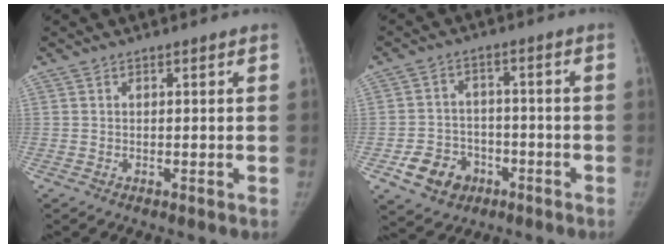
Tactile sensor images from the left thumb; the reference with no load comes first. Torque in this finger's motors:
{"motor_torque": [-1.00, 1.14, 0.31, -0.22, 0.18]}